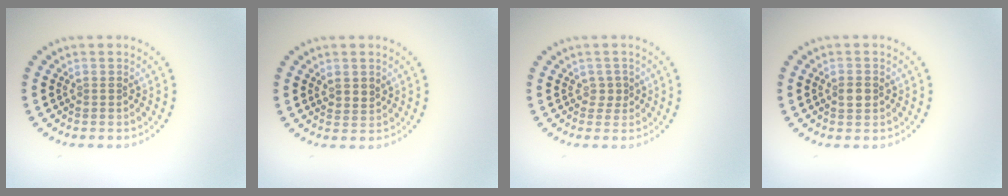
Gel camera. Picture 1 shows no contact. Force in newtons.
{"total": 1.5, "press": 1.2, "slide": 0.9}
{"total": 0.9, "press": 0.8, "slide": 0.5}
{"total": 1.5, "press": 1.5, "slide": 0.2}